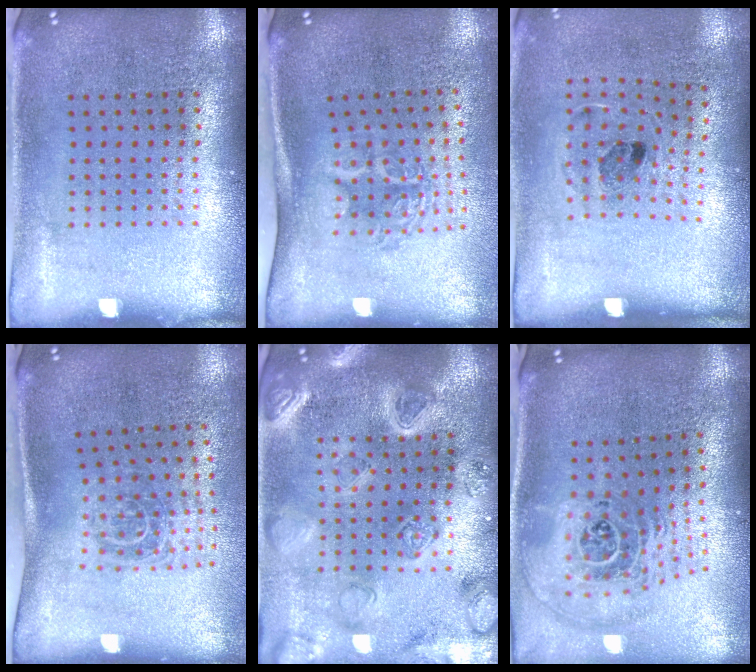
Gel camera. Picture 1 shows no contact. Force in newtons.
{"total": 1.8, "press": 1.2, "slide": 1.4}
{"total": 1.2, "press": 0.7, "slide": 0.9}
{"total": 1.8, "press": 1.2, "slide": 1.3}
{"total": 4.0, "press": 3.7, "slide": 1.7}
{"total": 2.5, "press": 1.8, "slide": 1.8}